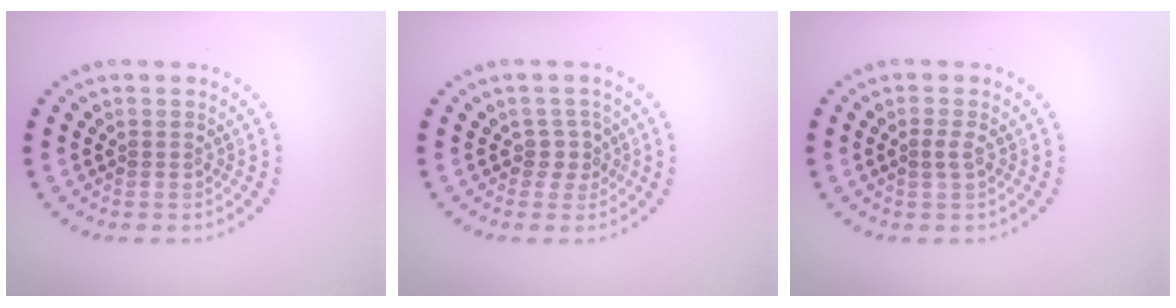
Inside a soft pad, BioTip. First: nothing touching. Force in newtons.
{"total": 1.7, "press": 1.3, "slide": 1.1}
{"total": 1.0, "press": 1.0, "slide": 0.4}